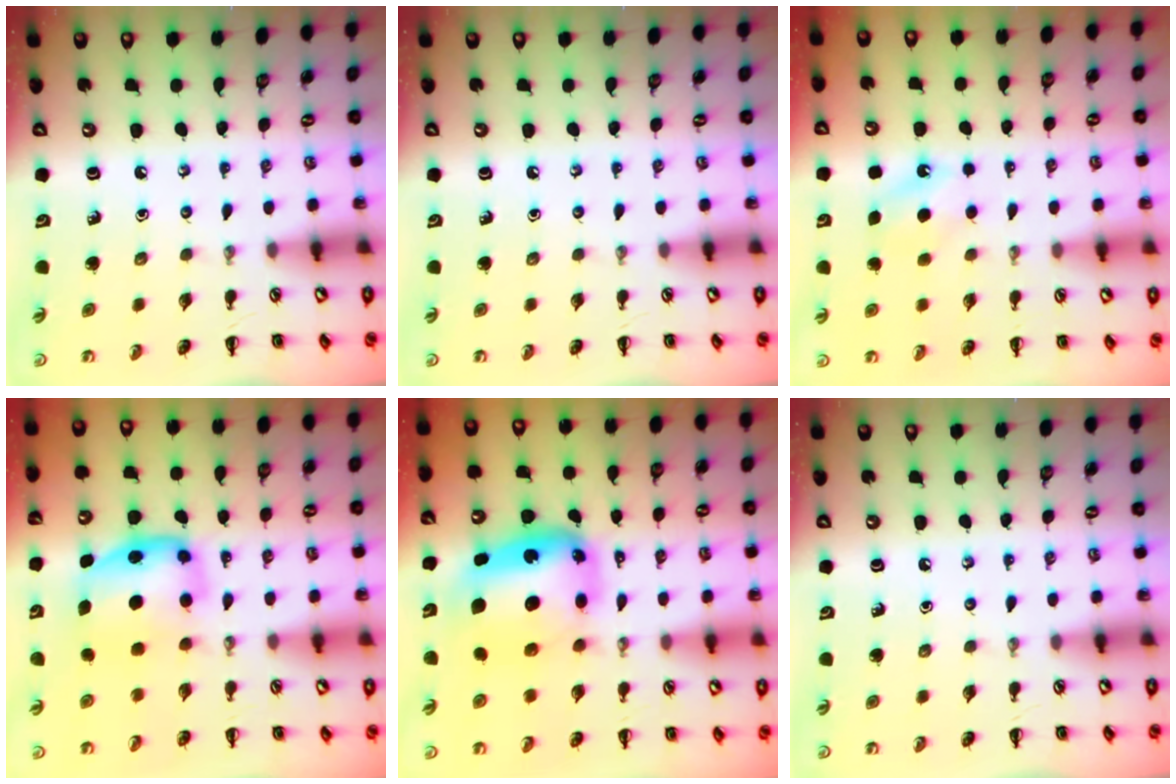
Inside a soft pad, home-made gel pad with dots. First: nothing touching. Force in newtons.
{"total": 0.0}
{"total": 6.2, "press": 6.0, "slide": 1.4}
{"total": 6.2, "press": 6.2, "slide": 0.8}
{"total": 9.9, "press": 9.5, "slide": 2.7}
{"total": 0.0}